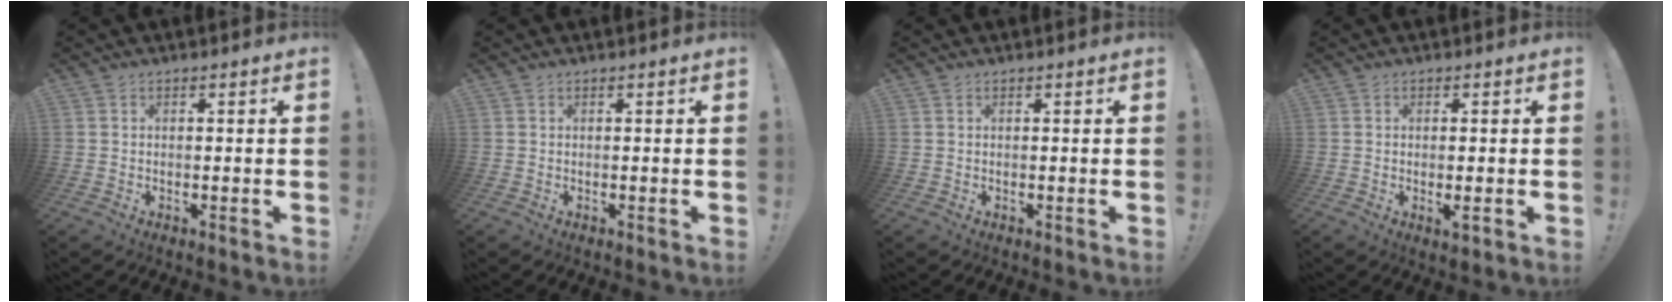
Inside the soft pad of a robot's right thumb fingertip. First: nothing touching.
{"total": 0.0}
{"total": 0.0}
{"total": 2.7, "force": [-0.3, 0.1, 2.7], "torque": [-0.036, -0.007, -0.005]}